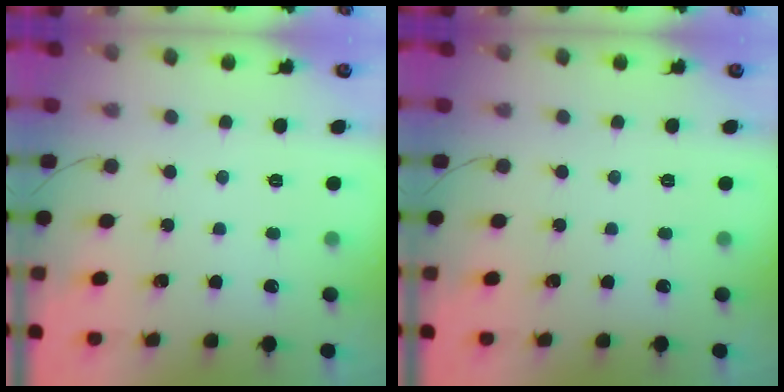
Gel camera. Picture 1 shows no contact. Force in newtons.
{"total": 0.0}